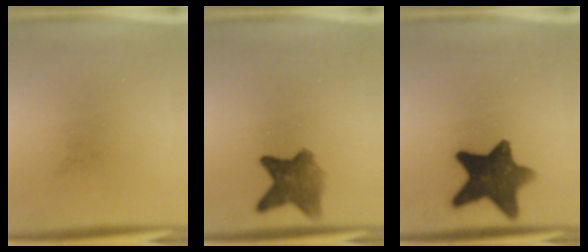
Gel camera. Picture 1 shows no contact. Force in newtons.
{"total": 6.3}
{"total": 12.4}